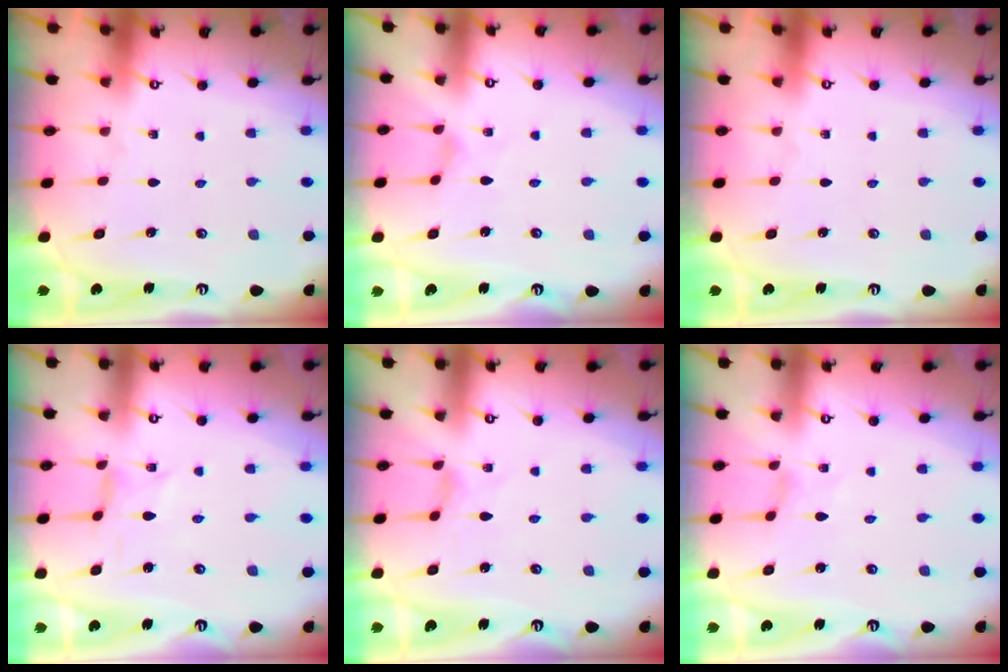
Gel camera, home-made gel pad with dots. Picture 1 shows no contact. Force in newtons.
{"total": 0.9, "press": 0.8, "slide": 0.3}
{"total": 0.0}
{"total": 0.0}
{"total": 0.0}
{"total": 0.0}